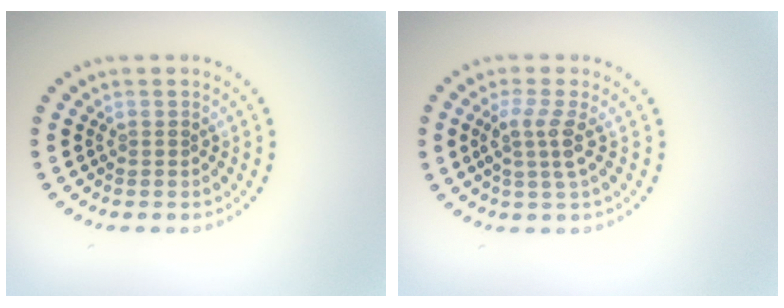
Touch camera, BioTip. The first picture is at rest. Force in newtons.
{"total": 2.5, "press": 2.0, "slide": 1.5}